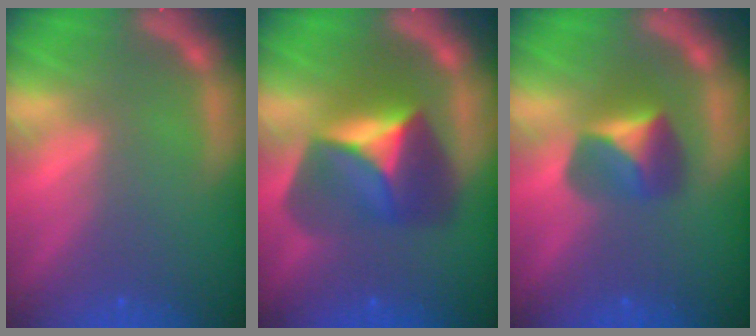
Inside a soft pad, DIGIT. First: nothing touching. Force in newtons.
{"total": 7.9}
{"total": 3.9}